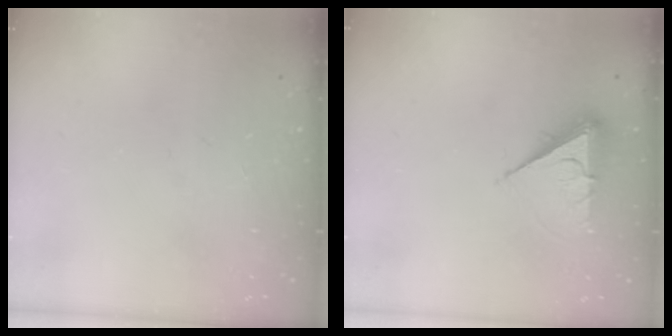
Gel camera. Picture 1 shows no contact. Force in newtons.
{"total": 7.3, "press": 7.2, "slide": 0.9}